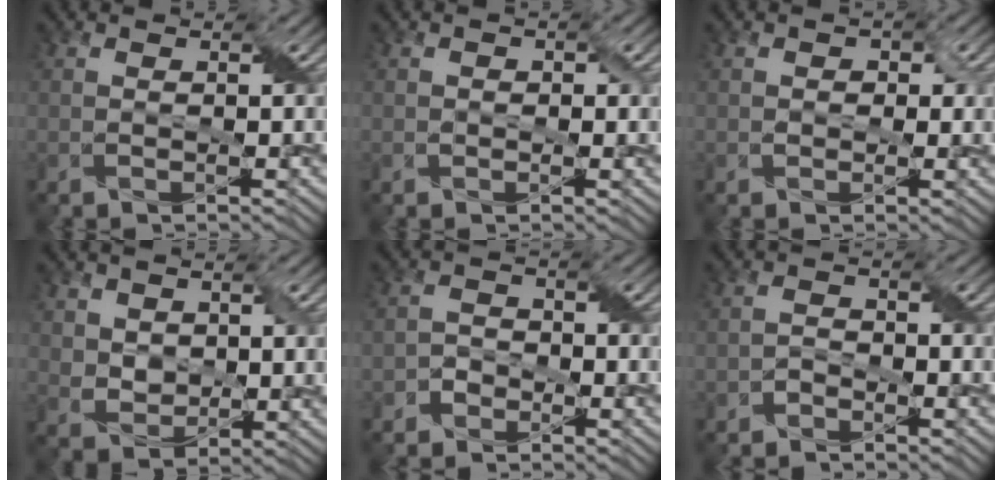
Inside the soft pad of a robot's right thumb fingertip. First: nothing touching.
{"total": 1.2, "force": [-0.1, 1.0, 0.6], "torque": [-0.012, -0.003, -0.003]}
{"total": 1.8, "force": [0.2, 1.6, 0.9], "torque": [-0.014, -0.001, -0.001]}
{"total": 3.9, "force": [2.0, 2.8, 1.9], "torque": [-0.056, -0.008, 0.037]}
{"total": 2.0, "force": [-1.4, 1.3, 0.5], "torque": [-0.010, 0.008, -0.033]}
{"total": 1.4, "force": [-1.1, 0.6, 0.5], "torque": [-0.013, 0.006, -0.025]}